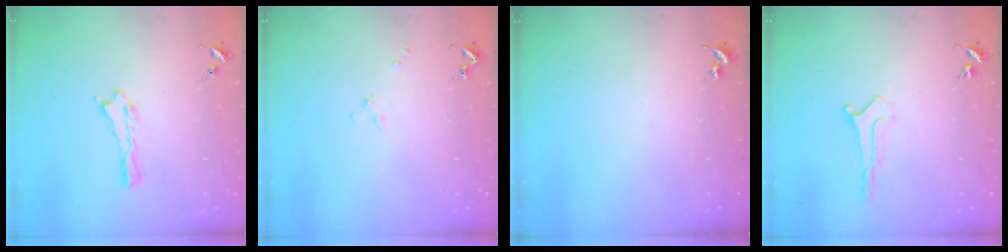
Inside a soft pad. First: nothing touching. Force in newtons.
{"total": 1.3, "press": 1.2, "slide": 0.1}
{"total": 0.0}
{"total": 0.0}